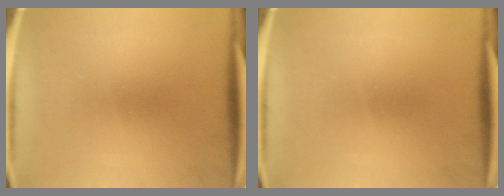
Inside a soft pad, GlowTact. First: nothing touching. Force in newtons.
{"total": 0.0}